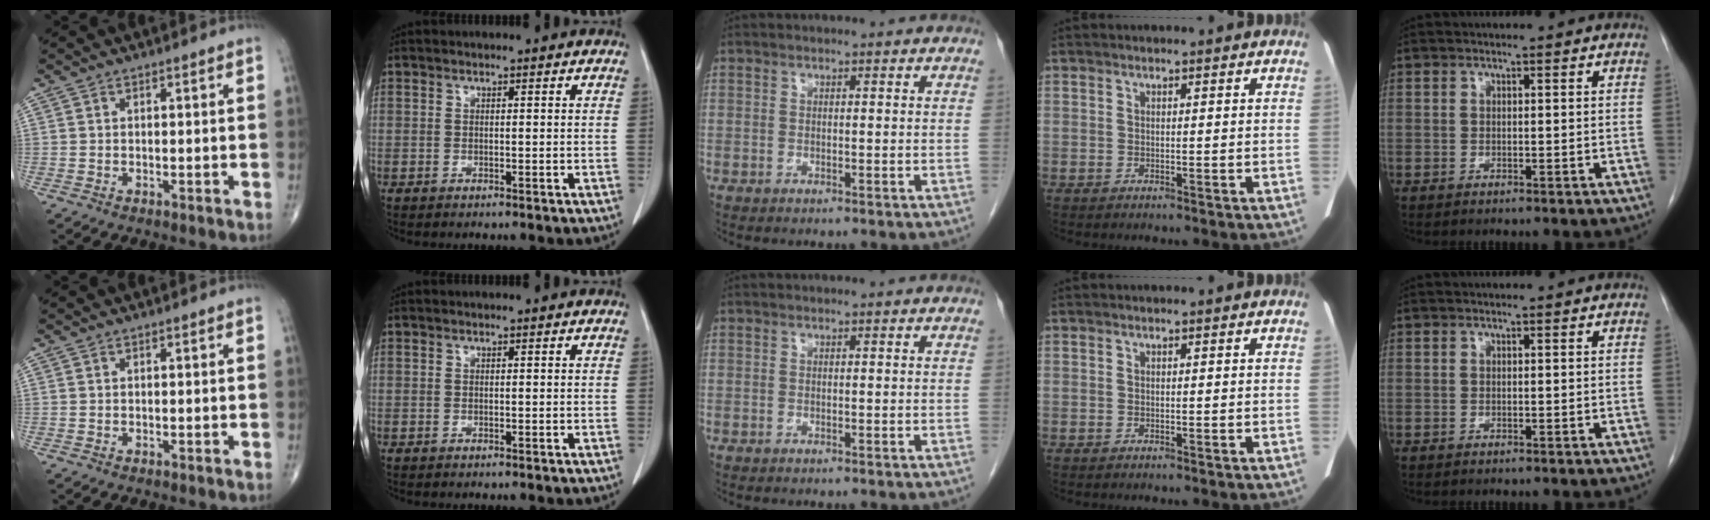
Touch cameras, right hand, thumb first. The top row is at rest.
{}